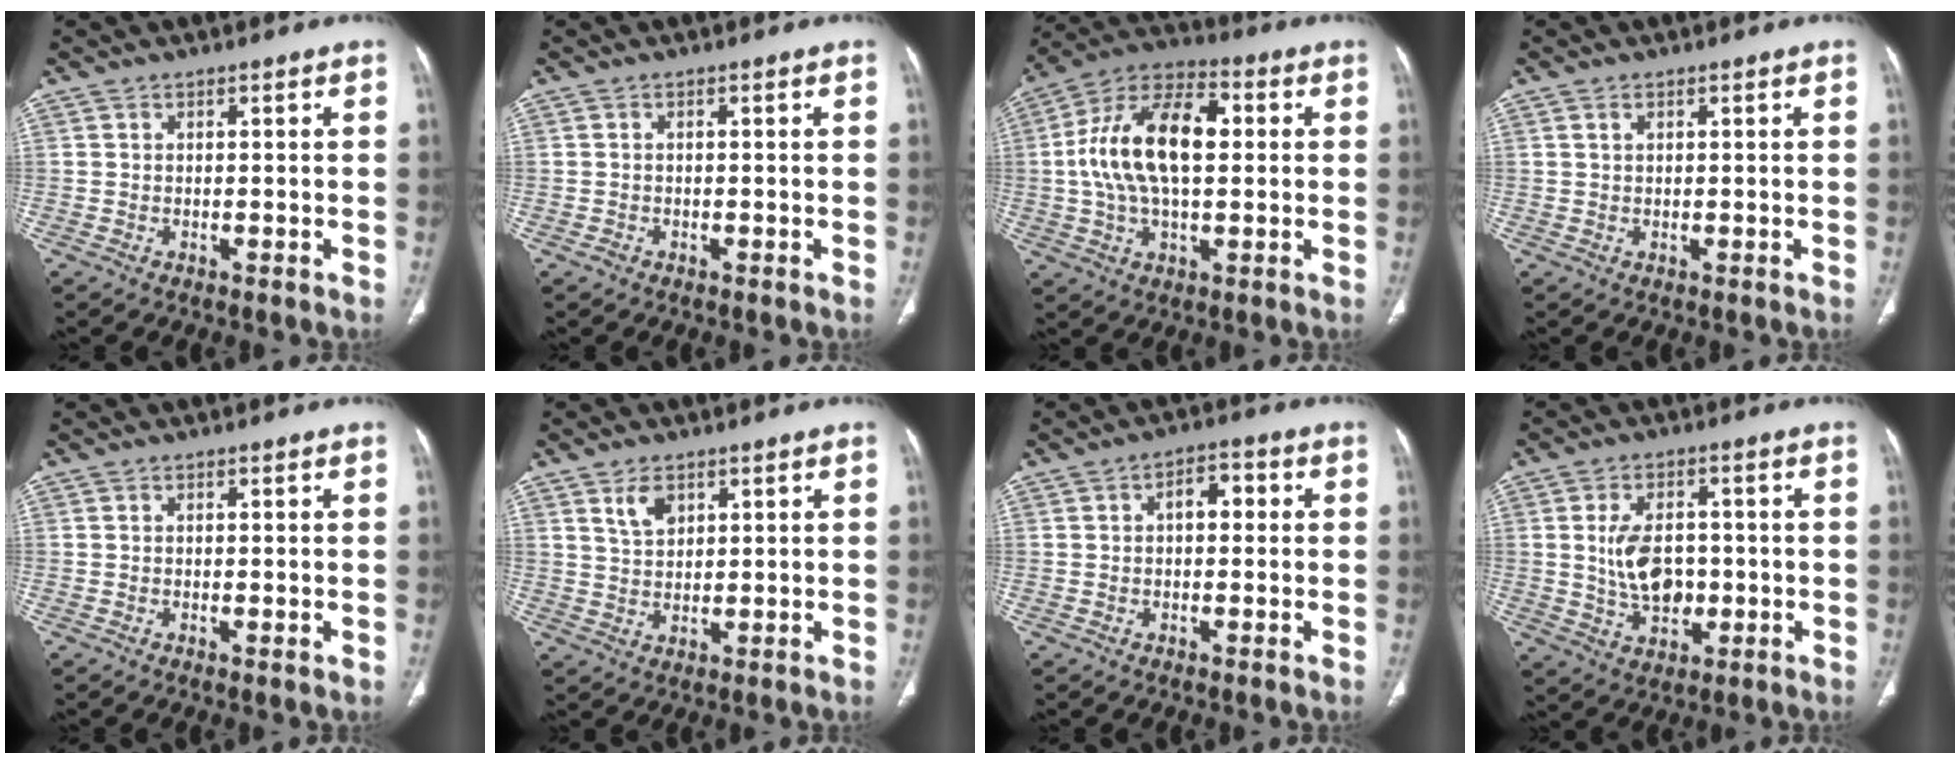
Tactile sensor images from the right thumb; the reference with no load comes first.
{"total": 0.7, "force": [-0.4, 0.5, 0.2], "torque": [-0.004, 0.003, -0.009]}
{"total": 17.9, "force": [1.7, 9.6, 15.0], "torque": [-0.276, 0.028, 0.024]}
{"total": 0.8, "force": [0.4, 0.5, 0.5], "torque": [-0.012, 0.002, 0.008]}
{"total": 0.6, "force": [0.0, 0.1, 0.6], "torque": [-0.015, -0.004, -0.001]}
{"total": 4.5, "force": [2.5, 2.7, 2.7], "torque": [-0.038, -0.015, 0.051]}
{"total": 4.7, "force": [0.7, 2.8, 3.7], "torque": [-0.044, 0.016, 0.004]}
{"total": 9.1, "force": [0.0, 6.0, 6.8], "torque": [-0.104, 0.002, 0.011]}